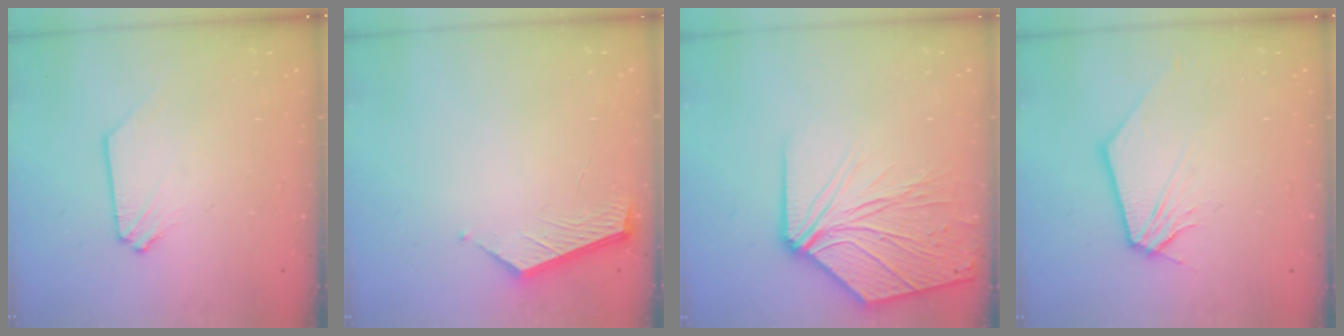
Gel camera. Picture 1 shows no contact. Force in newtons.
{"total": 4.8, "press": 4.8, "slide": 0.5}
{"total": 12.3, "press": 12.2, "slide": 1.7}
{"total": 1.2, "press": 1.2, "slide": 0.3}